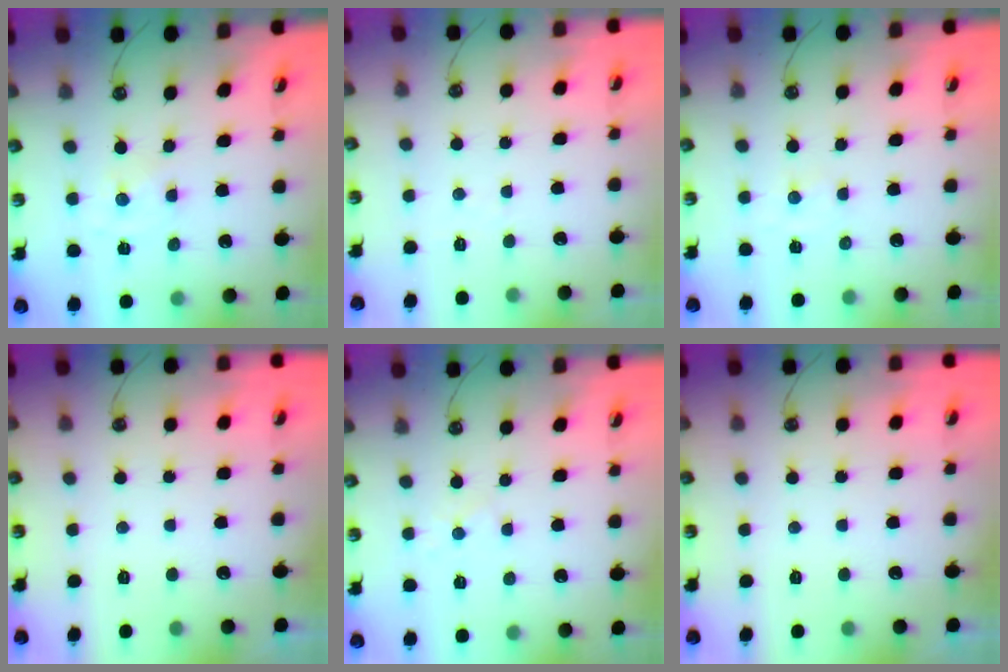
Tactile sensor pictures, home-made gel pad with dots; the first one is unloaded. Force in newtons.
{"total": 2.9, "press": 2.9, "slide": 0.4}
{"total": 1.4, "press": 1.4, "slide": 0.4}
{"total": 0.0}
{"total": 4.6, "press": 4.6, "slide": 0.6}
{"total": 0.0}